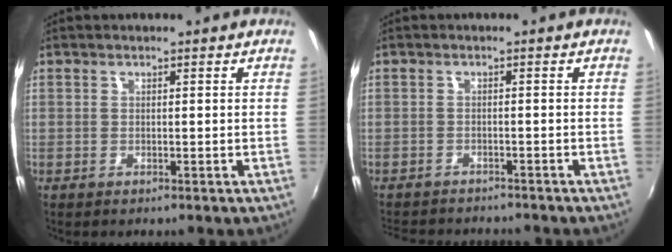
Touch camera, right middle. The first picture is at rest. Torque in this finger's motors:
{"motor_torque": [0.45, -0.60, 0.05, 0.06]}